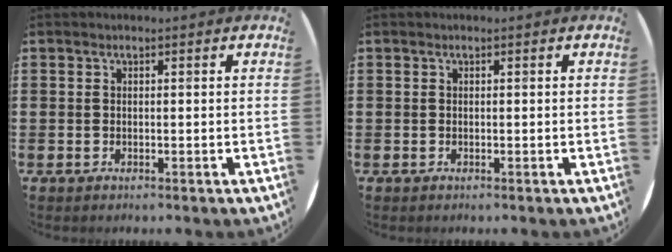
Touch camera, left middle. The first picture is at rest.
{"total": 0.0}